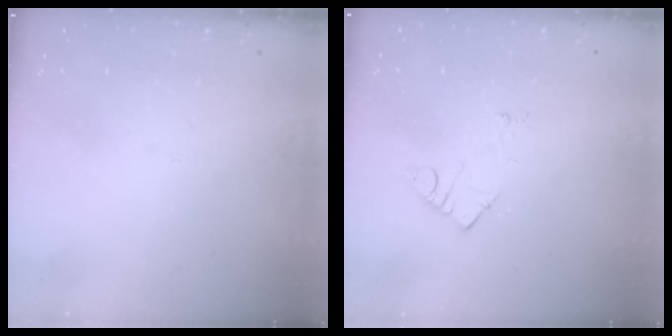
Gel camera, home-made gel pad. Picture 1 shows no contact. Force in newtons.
{"total": 3.8, "press": 3.8, "slide": 0.5}